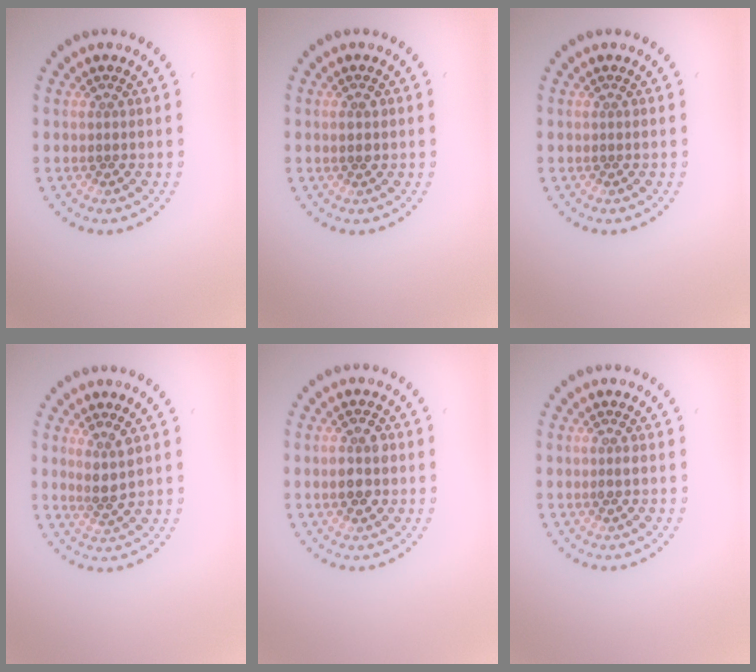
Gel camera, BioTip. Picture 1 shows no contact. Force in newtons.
{"total": 1.1, "press": 1.1, "slide": 0.3}
{"total": 0.0}
{"total": 2.2, "press": 1.7, "slide": 1.4}
{"total": 3.3, "press": 3.3, "slide": 0.1}
{"total": 0.8, "press": 0.7, "slide": 0.3}